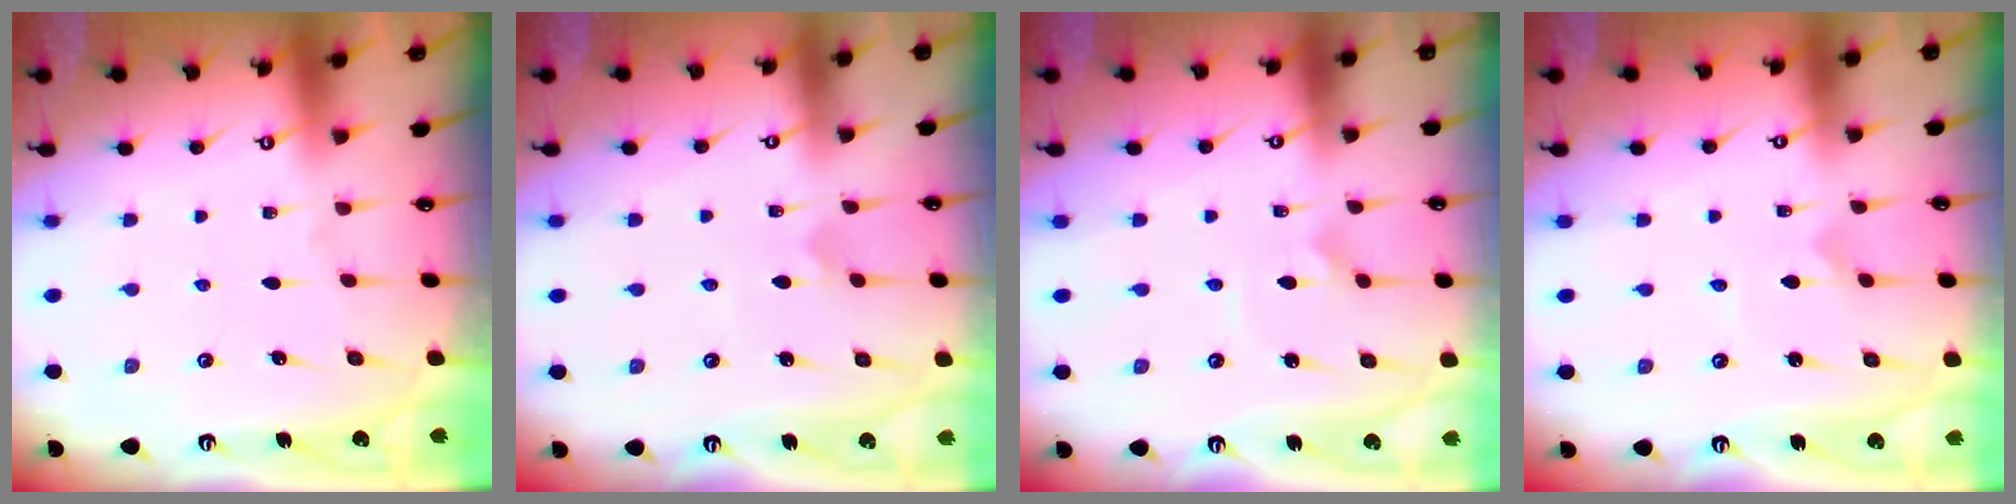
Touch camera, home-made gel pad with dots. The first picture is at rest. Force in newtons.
{"total": 2.0, "press": 2.0, "slide": 0.1}
{"total": 2.9, "press": 2.9, "slide": 0.4}
{"total": 1.2, "press": 1.2, "slide": 0.1}